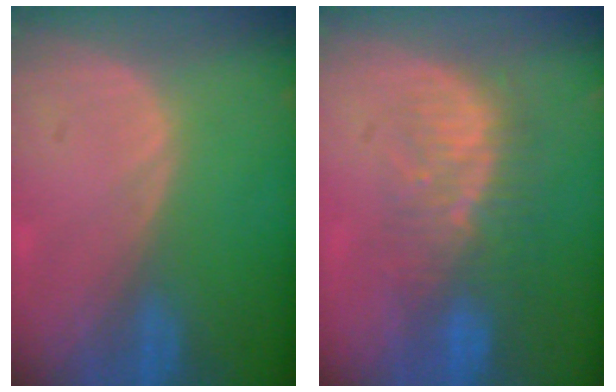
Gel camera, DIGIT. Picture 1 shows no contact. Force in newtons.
{"total": 8.5, "press": 7.8, "slide": 3.5}